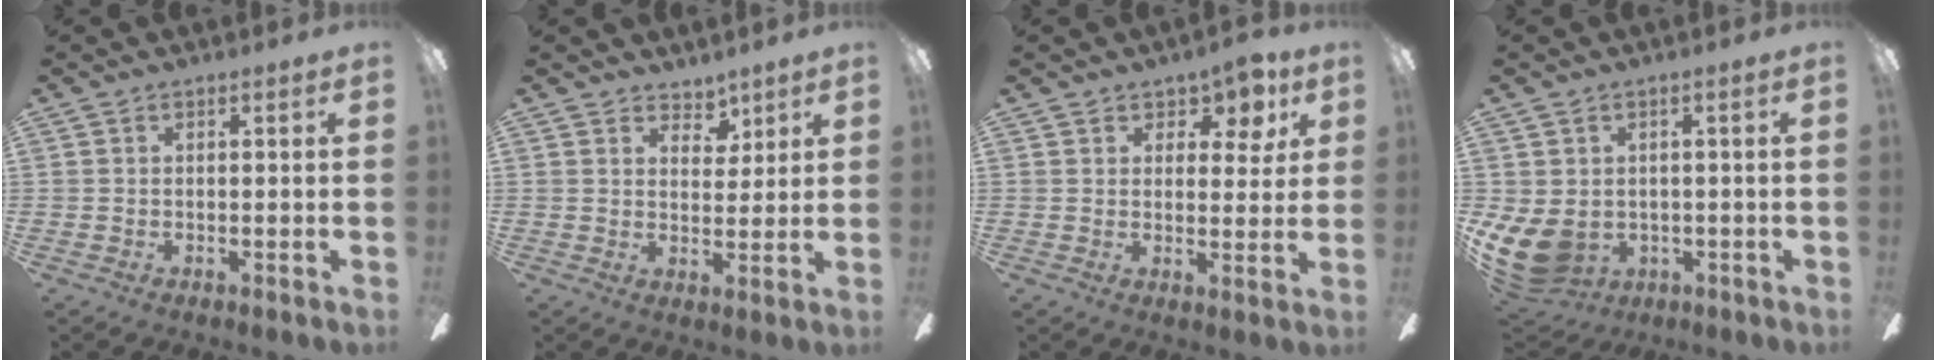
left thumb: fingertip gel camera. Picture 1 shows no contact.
{"total": 4.5, "force": [3.7, 2.6, 0.6], "torque": [-0.001, -0.022, 0.064]}
{"total": 6.1, "force": [4.3, 3.5, 2.5], "torque": [-0.027, -0.023, 0.071]}
{"total": 8.6, "force": [-1.8, 6.8, 4.9], "torque": [-0.139, -0.004, -0.030]}